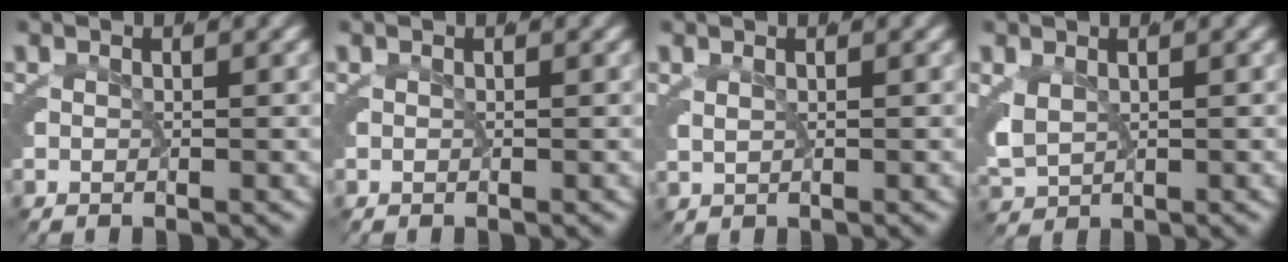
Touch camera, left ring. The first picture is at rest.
{"total": 0.0}
{"total": 0.8, "force": [0.8, 0.0, 0.2], "torque": [-0.004, -0.004, 0.023]}
{"total": 2.2, "force": [0.5, 1.8, 1.0], "torque": [-0.047, -0.019, 0.028]}